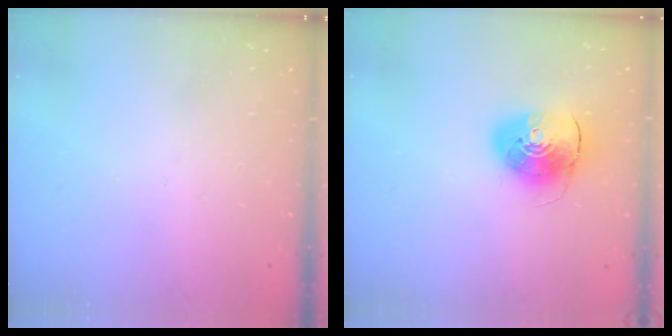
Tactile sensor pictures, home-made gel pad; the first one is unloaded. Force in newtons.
{"total": 9.8, "press": 9.7, "slide": 1.4}